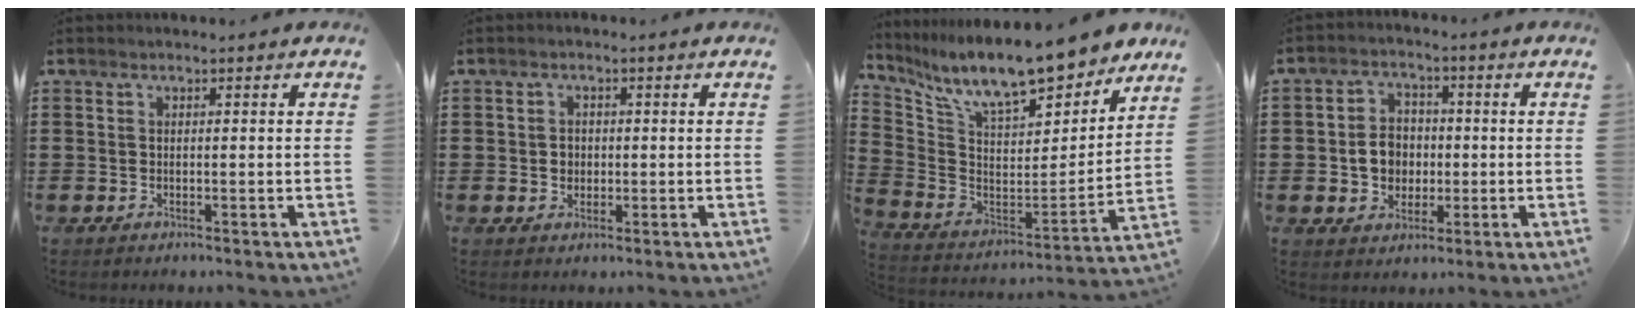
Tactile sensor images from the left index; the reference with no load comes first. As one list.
[{"total": 1.8, "force": [0.1, 1.7, 0.6], "torque": [-0.018, 0.009, -0.001]}, {"total": 12.4, "force": [11.0, 2.1, 5.3], "torque": [-0.133, -0.082, 0.189]}, {"total": 6.0, "force": [-0.4, 5.3, 2.8], "torque": [-0.061, 0.013, -0.010]}]